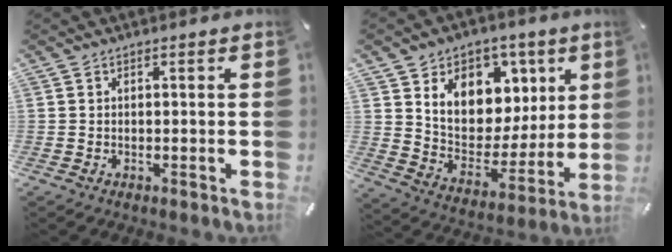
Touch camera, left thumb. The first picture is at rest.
{"total": 13.1, "force": [6.1, 10.4, 5.1], "torque": [-0.082, -0.047, 0.116]}